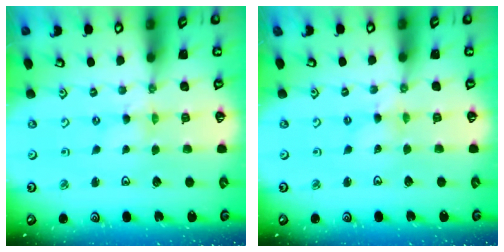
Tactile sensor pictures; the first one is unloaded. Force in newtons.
{"total": 2.6, "press": 2.6, "slide": 0.3}